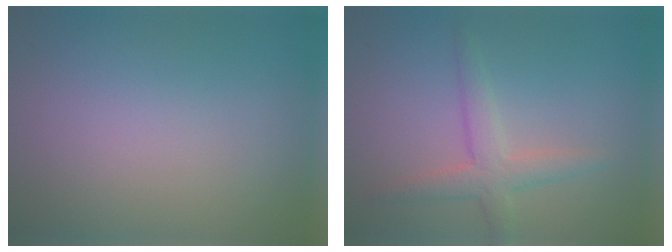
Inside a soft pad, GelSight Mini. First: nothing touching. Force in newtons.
{"total": 2.9, "press": 2.9, "slide": 0.2}